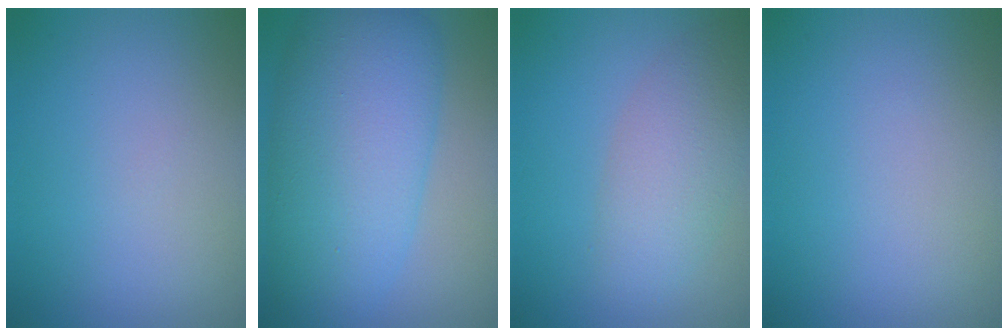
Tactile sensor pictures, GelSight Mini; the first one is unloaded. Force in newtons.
{"total": 11.1, "press": 11.1, "slide": 0.2}
{"total": 4.4, "press": 4.4, "slide": 0.1}
{"total": 0.0}